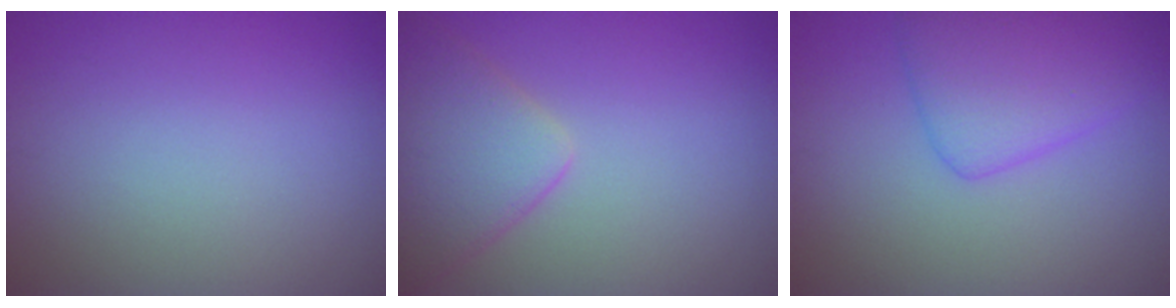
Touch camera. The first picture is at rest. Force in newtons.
{"total": 4.9, "press": 4.9, "slide": 0.3}
{"total": 4.5, "press": 4.5, "slide": 0.2}